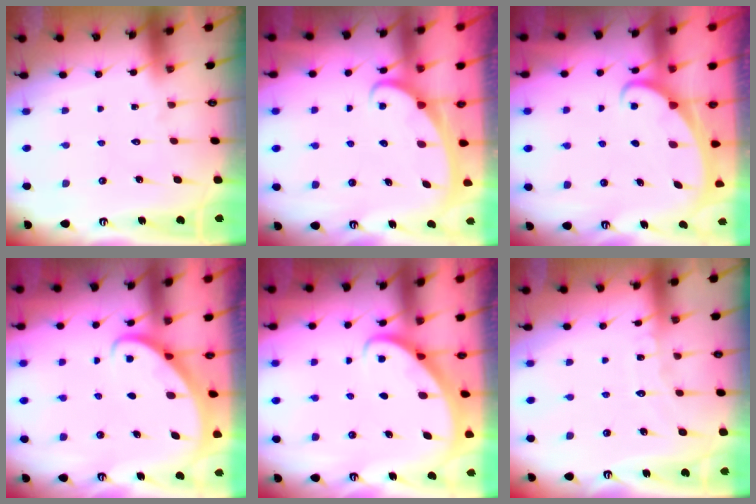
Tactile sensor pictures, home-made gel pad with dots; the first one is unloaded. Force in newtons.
{"total": 2.4, "press": 2.4, "slide": 0.3}
{"total": 2.2, "press": 2.2, "slide": 0.3}
{"total": 2.7, "press": 2.7, "slide": 0.2}
{"total": 2.6, "press": 2.6, "slide": 0.2}
{"total": 6.0, "press": 6.0, "slide": 0.6}